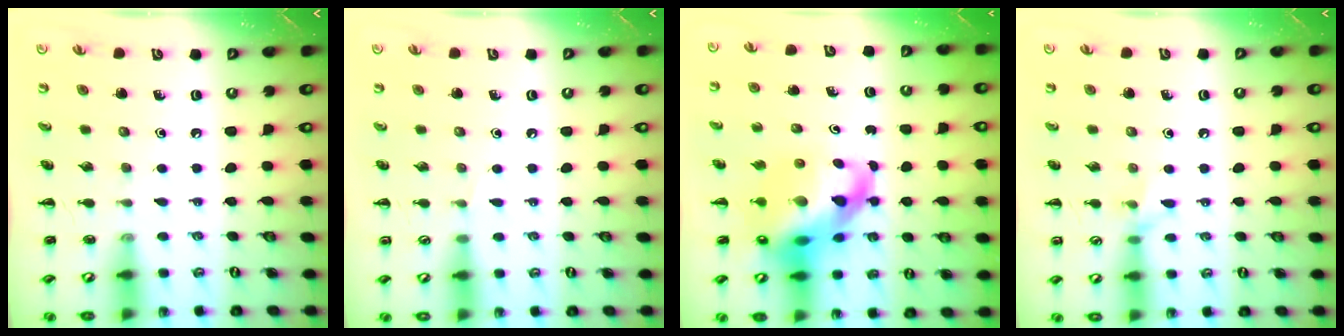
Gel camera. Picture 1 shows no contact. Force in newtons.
{"total": 3.0, "press": 2.8, "slide": 1.0}
{"total": 16.7, "press": 16.1, "slide": 4.6}
{"total": 5.6, "press": 5.4, "slide": 1.6}